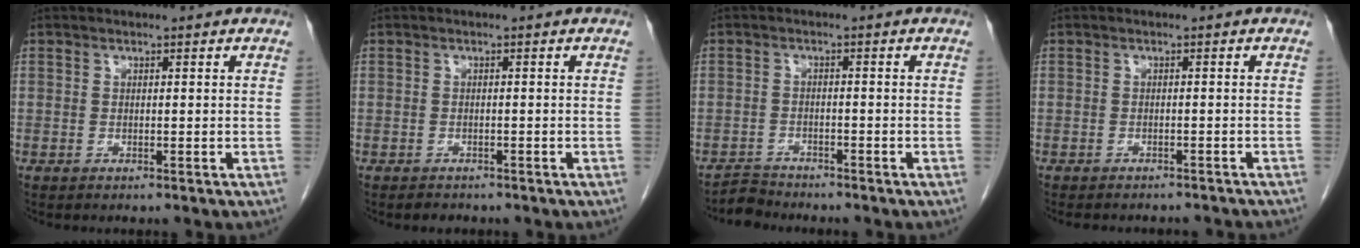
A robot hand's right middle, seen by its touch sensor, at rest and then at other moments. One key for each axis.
{"total": 1.4, "fx": -1.2, "fy": 0.8, "fz": 0.2, "tx": -0.009, "ty": 0.000, "tz": -0.016}
{"total": 2.5, "fx": -2.4, "fy": 0.4, "fz": -0.8, "tx": 0.015, "ty": -0.007, "tz": -0.043}
{"total": 8.9, "fx": -8.1, "fy": 2.3, "fz": 2.9, "tx": -0.036, "ty": -0.001, "tz": -0.087}